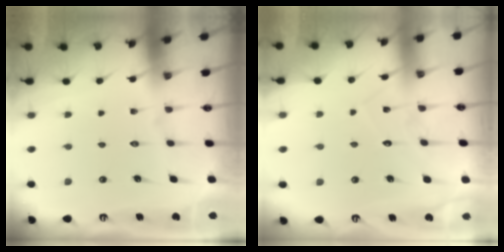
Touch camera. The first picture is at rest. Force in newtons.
{"total": 7.1, "press": 7.1, "slide": 0.5}